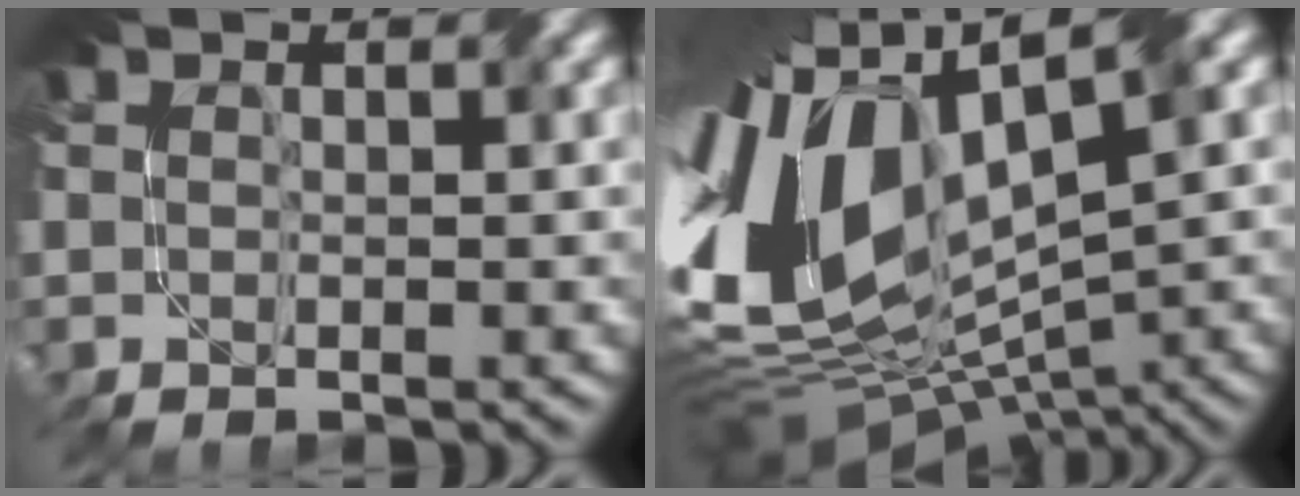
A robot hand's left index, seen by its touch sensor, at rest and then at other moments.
{"total": 13.9, "force": [1.6, 7.4, 11.7], "torque": [-0.257, 0.017, 0.033]}